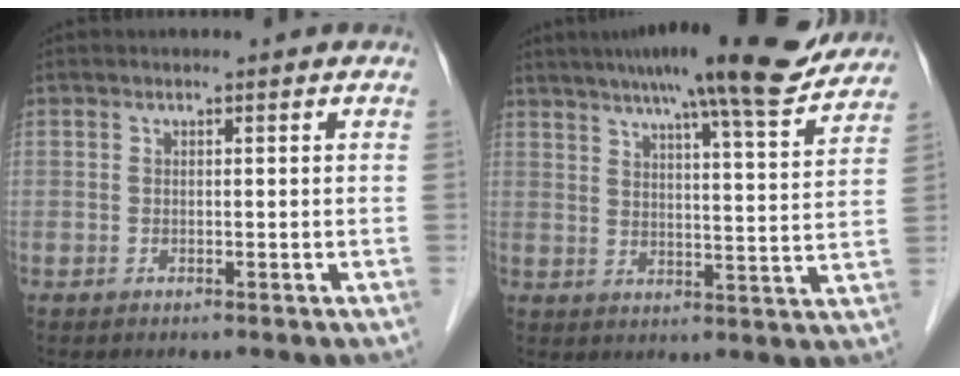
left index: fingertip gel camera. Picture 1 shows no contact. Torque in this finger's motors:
{"motor_torque": [0.88, -1.26, 0.53, 0.14]}